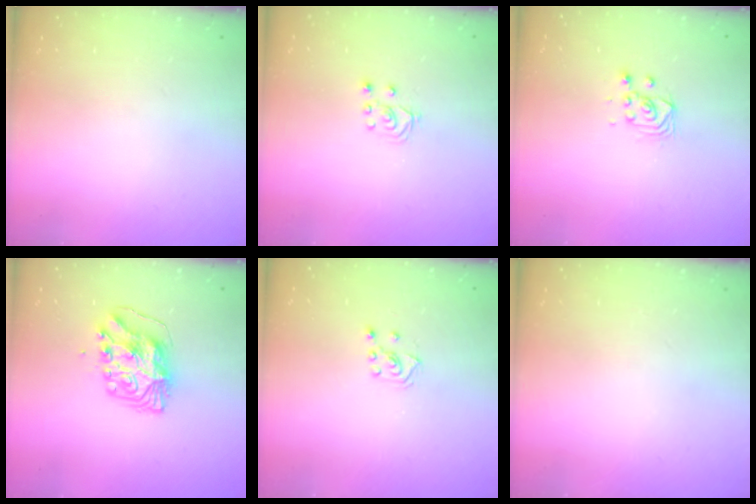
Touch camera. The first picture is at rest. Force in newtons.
{"total": 3.1, "press": 3.1, "slide": 0.2}
{"total": 3.6, "press": 3.5, "slide": 0.8}
{"total": 8.5, "press": 8.4, "slide": 0.9}
{"total": 3.8, "press": 3.7, "slide": 0.5}
{"total": 0.0}